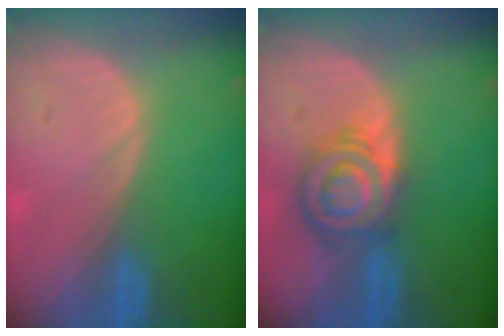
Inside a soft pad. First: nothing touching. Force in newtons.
{"total": 7.0, "press": 7.0, "slide": 0.2}